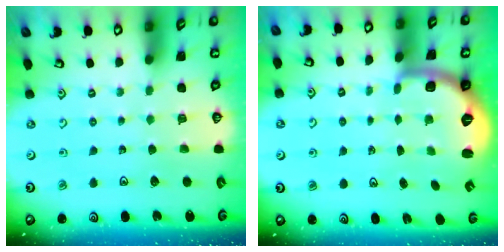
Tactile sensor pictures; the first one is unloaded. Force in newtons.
{"total": 2.0, "press": 1.6, "slide": 1.2}